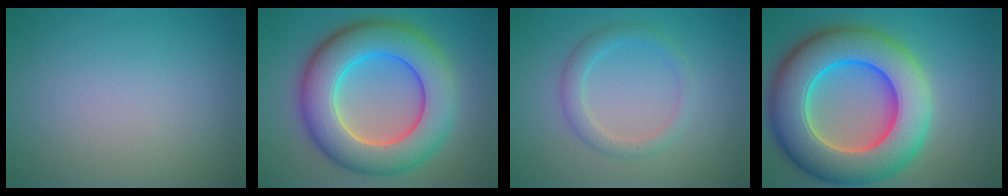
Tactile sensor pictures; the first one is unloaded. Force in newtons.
{"total": 10.8, "press": 10.8, "slide": 0.6}
{"total": 2.2, "press": 2.2, "slide": 0.1}
{"total": 13.2, "press": 13.0, "slide": 2.1}